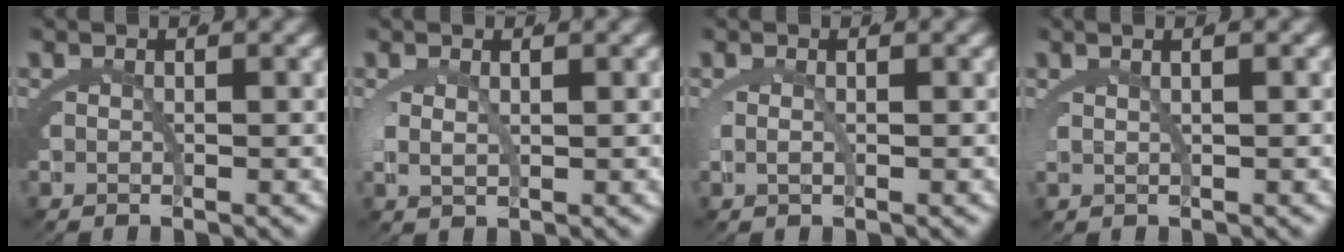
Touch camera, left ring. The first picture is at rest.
{"total": 1.3, "force": [0.6, 0.2, 1.1], "torque": [-0.036, -0.012, 0.023]}
{"total": 0.9, "force": [0.2, -0.2, 0.9], "torque": [-0.027, -0.008, 0.009]}
{"total": 2.3, "force": [1.3, 0.3, 1.9], "torque": [-0.021, 0.011, 0.021]}